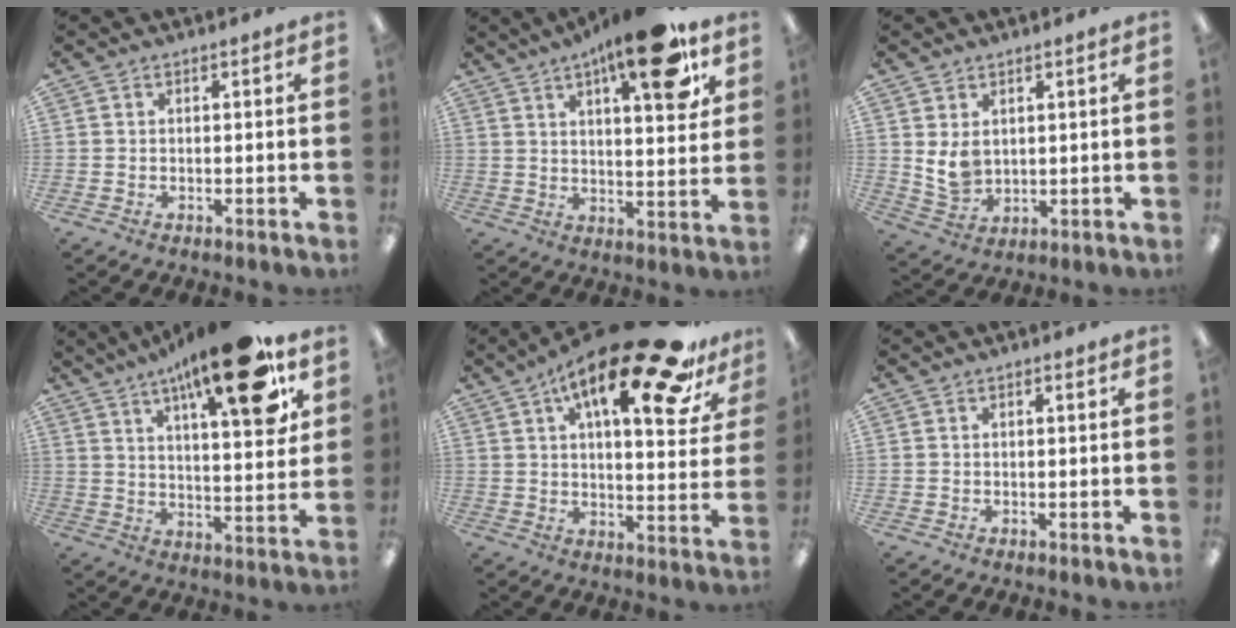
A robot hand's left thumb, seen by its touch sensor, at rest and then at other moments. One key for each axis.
{"total": 16.7, "fx": 9.9, "fy": 5.5, "fz": 12.4, "tx": -0.166, "ty": -0.049, "tz": 0.150}
{"total": 6.0, "fx": 2.4, "fy": 4.4, "fz": 3.3, "tx": -0.066, "ty": -0.013, "tz": 0.044}
{"total": 20.6, "fx": 12.7, "fy": 6.0, "fz": 15.0, "tx": -0.219, "ty": -0.066, "tz": 0.195}
{"total": 23.7, "fx": 15.0, "fy": 7.1, "fz": 16.9, "tx": -0.260, "ty": -0.083, "tz": 0.239}
{"total": 0.7, "fx": 0.4, "fy": 0.1, "fz": 0.6, "tx": -0.012, "ty": 0.001, "tz": 0.006}